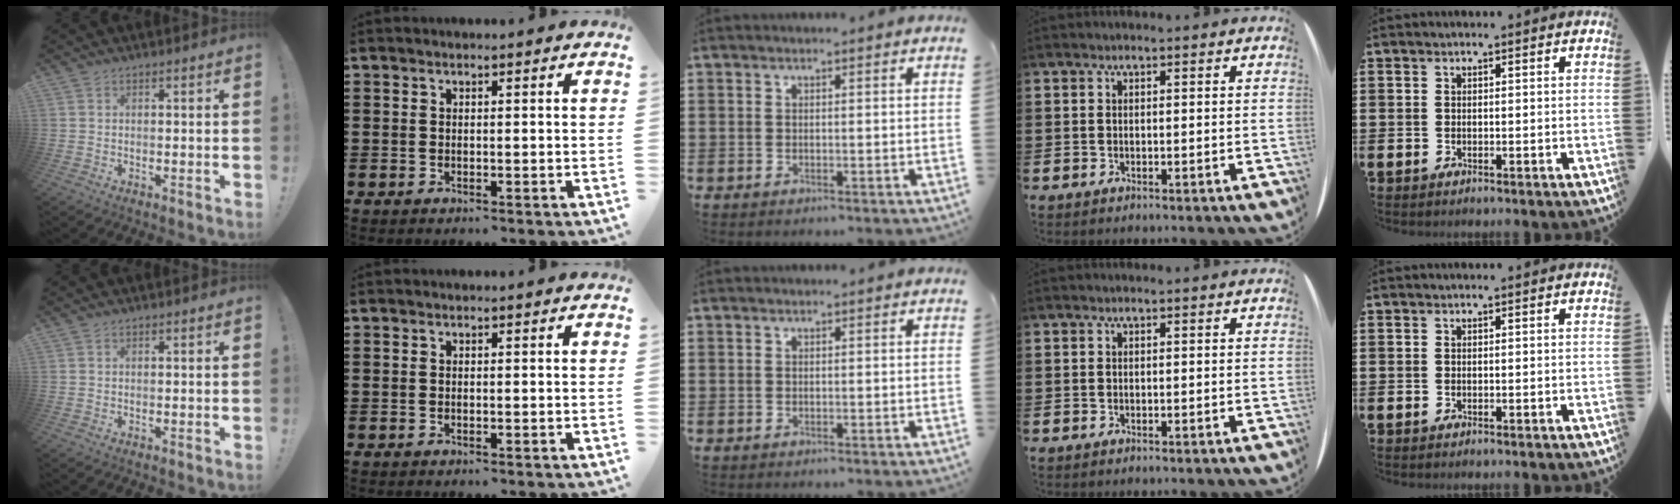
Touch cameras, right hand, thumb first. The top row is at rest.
{}